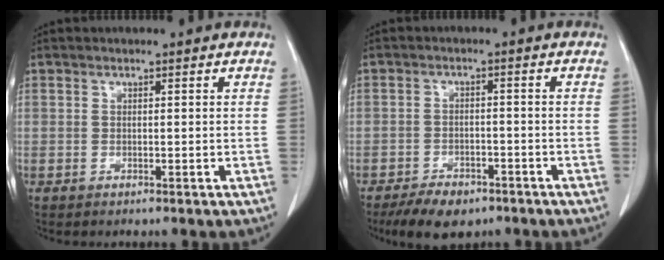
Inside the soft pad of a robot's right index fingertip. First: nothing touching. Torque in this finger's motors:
{"motor_torque": [0.02, -0.10, 0.01, 0.00]}